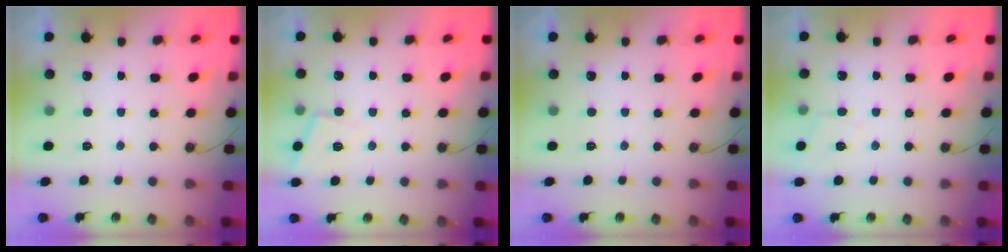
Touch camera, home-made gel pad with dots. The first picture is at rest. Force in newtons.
{"total": 5.5, "press": 5.4, "slide": 0.7}
{"total": 0.0}
{"total": 5.2, "press": 5.2, "slide": 0.5}